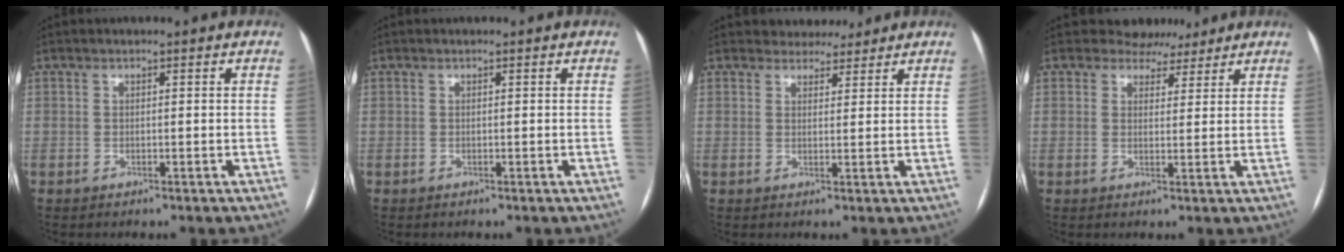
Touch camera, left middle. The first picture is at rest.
{"total": 0.0}
{"total": 3.7, "force": [3.4, 1.6, 0.1], "torque": [0.003, 0.004, 0.046]}
{"total": 4.7, "force": [4.0, 2.4, -0.2], "torque": [0.009, 0.000, 0.047]}